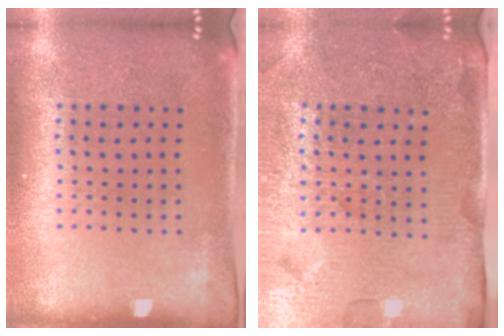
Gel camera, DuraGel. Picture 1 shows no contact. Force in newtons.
{"total": 4.4, "press": 4.1, "slide": 1.7}